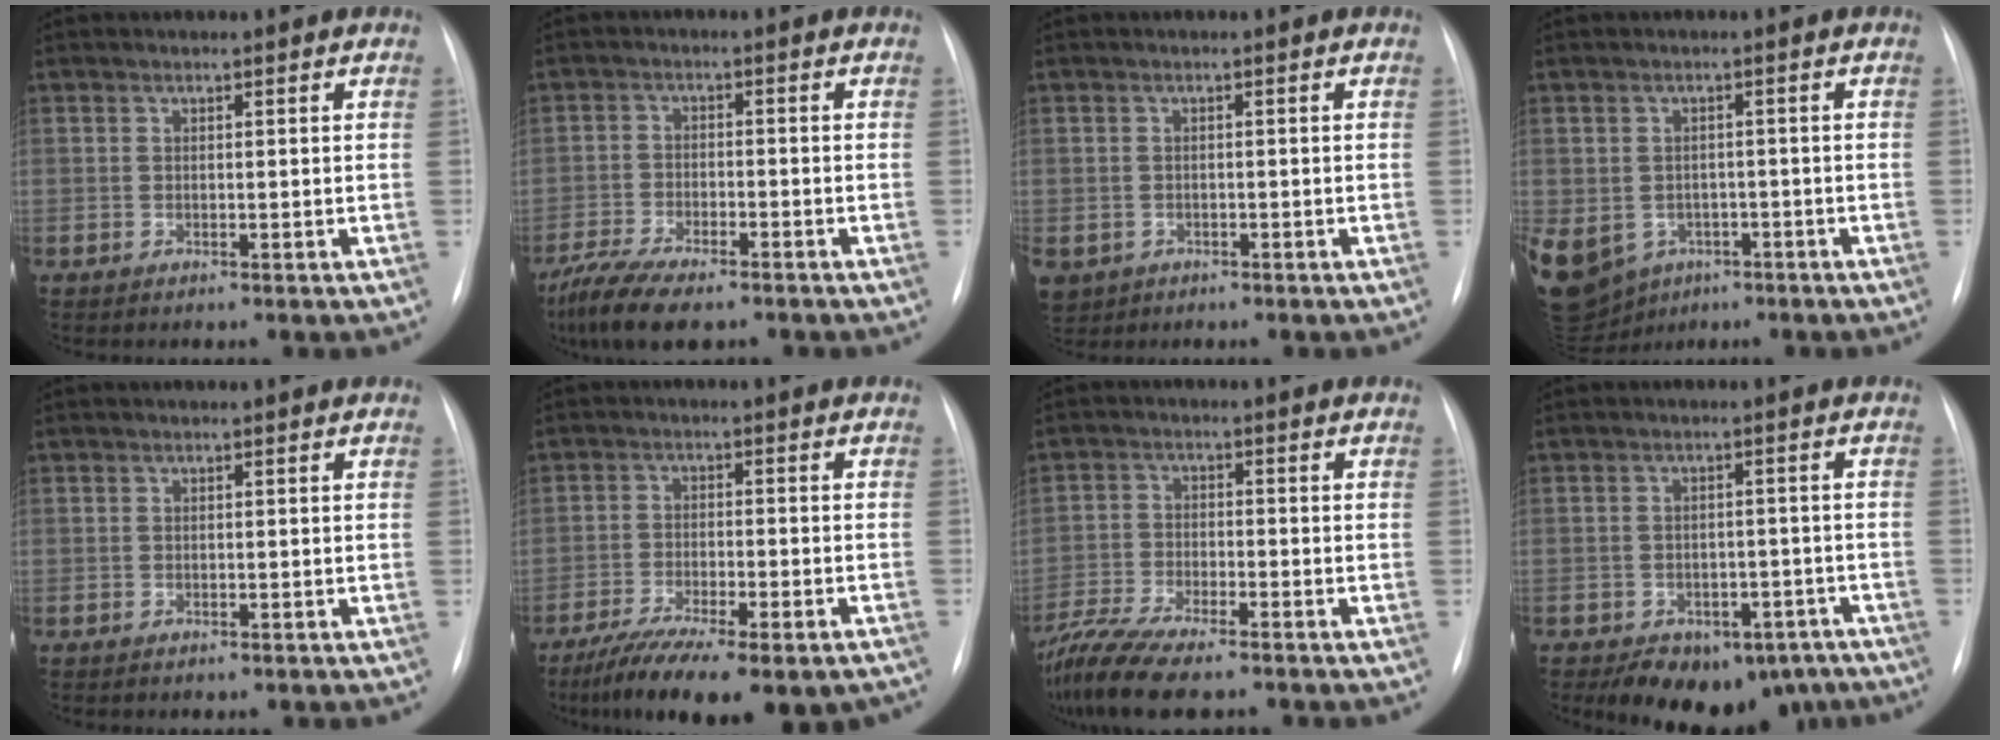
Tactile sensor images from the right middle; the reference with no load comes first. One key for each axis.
{"total": 10.1, "fx": -7.7, "fy": 2.8, "fz": 5.9, "tx": -0.107, "ty": -0.021, "tz": -0.130}
{"total": 5.4, "fx": -2.7, "fy": 4.4, "fz": 1.5, "tx": -0.038, "ty": 0.001, "tz": -0.037}
{"total": 26.3, "fx": -10.8, "fy": 21.3, "fz": 10.8, "tx": -0.388, "ty": -0.013, "tz": -0.147}
{"total": 0.0}
{"total": 16.5, "fx": -12.4, "fy": 4.0, "fz": 10.2, "tx": -0.144, "ty": -0.020, "tz": -0.188}
{"total": 11.7, "fx": -9.6, "fy": 1.9, "fz": 6.3, "tx": -0.121, "ty": -0.021, "tz": -0.164}
{"total": 13.2, "fx": -9.3, "fy": 7.6, "fz": 5.4, "tx": -0.066, "ty": 0.016, "tz": -0.112}